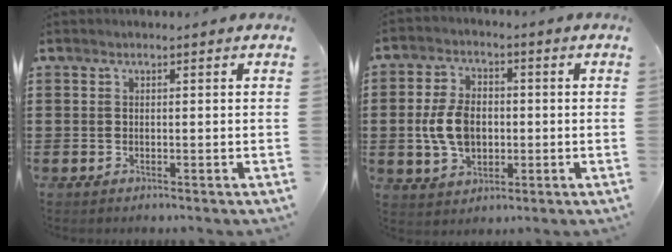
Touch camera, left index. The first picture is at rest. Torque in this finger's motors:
{"motor_torque": [1.35, -0.16, 0.54, 0.16]}